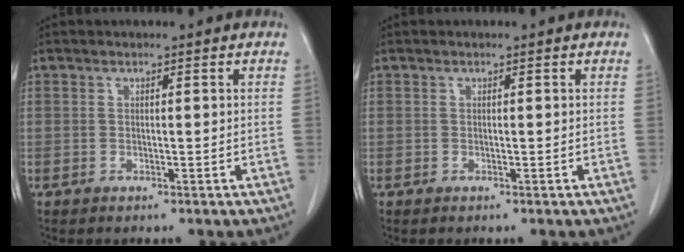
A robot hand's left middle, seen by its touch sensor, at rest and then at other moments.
{"total": 0.0}